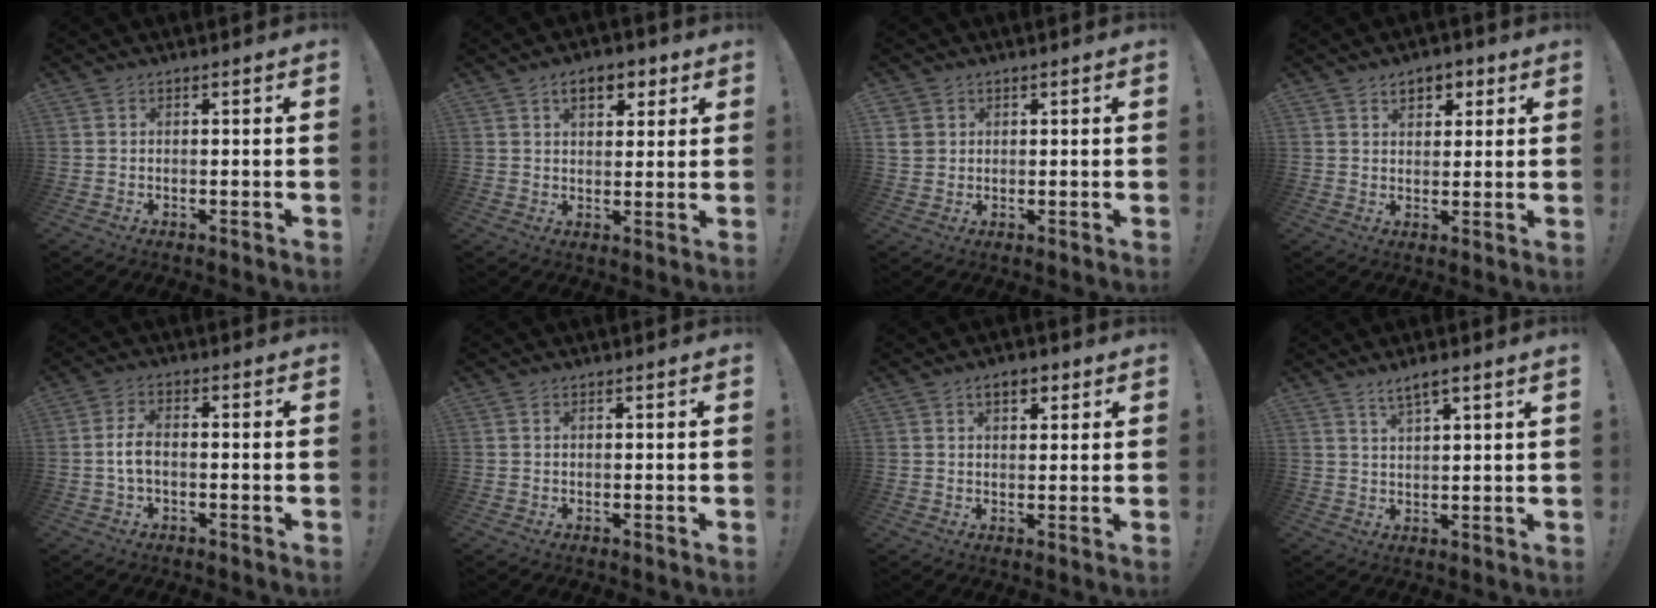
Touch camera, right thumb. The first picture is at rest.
{"total": 7.3, "force": [3.6, 4.3, 4.7], "torque": [-0.059, -0.004, 0.059]}
{"total": 3.6, "force": [1.4, 3.2, 0.9], "torque": [-0.010, -0.002, 0.028]}
{"total": 5.4, "force": [2.6, 3.8, 2.7], "torque": [-0.029, -0.005, 0.043]}
{"total": 5.0, "force": [-0.9, 2.5, 4.3], "torque": [-0.089, 0.007, -0.016]}
{"total": 0.0}
{"total": 4.6, "force": [2.2, 2.7, 3.0], "torque": [-0.037, 0.000, 0.035]}
{"total": 4.0, "force": [3.0, 0.0, 2.6], "torque": [-0.042, -0.017, 0.050]}